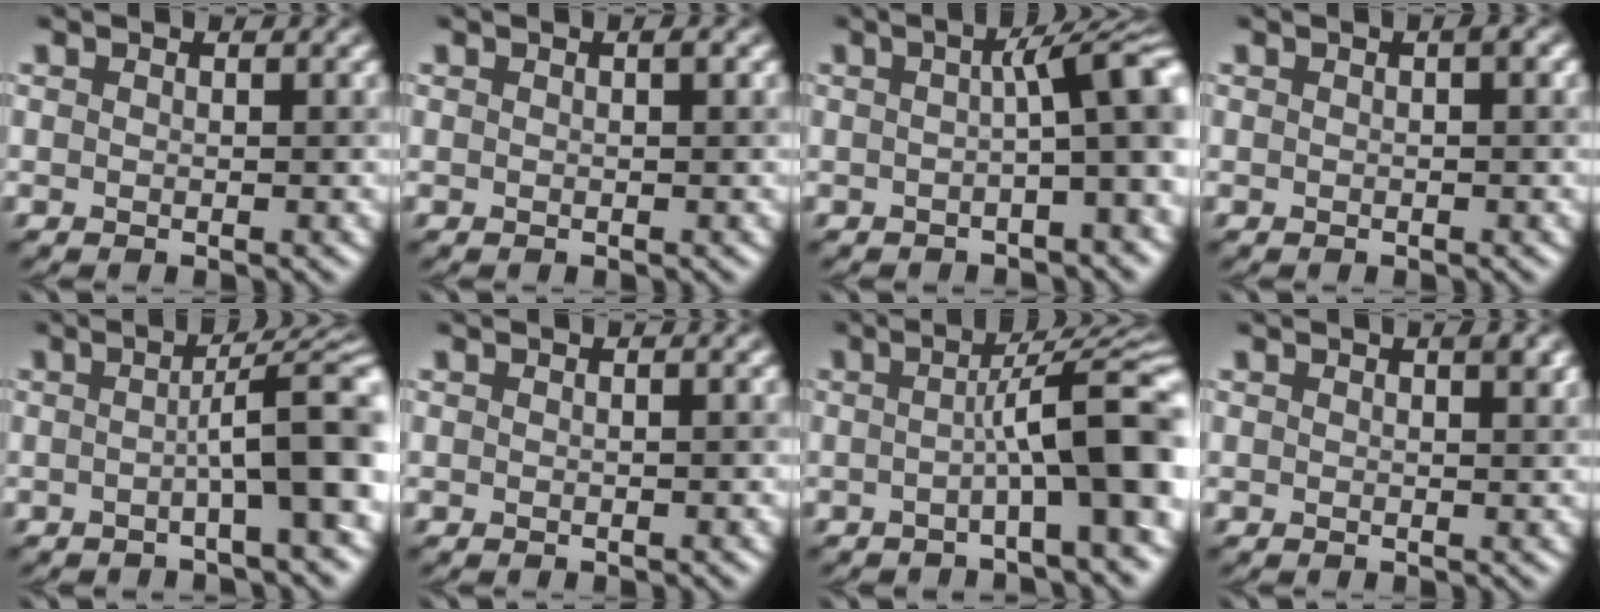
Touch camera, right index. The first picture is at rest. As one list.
[{"total": 0.0}, {"total": 6.8, "force": [0.2, 1.4, 6.7], "torque": [-0.072, 0.026, 0.001]}, {"total": 0.5, "force": [0.1, -0.2, 0.5], "torque": [-0.012, 0.004, 0.004]}, {"total": 6.9, "force": [-0.5, 1.1, 6.8], "torque": [-0.085, 0.021, -0.011]}, {"total": 1.1, "force": [0.2, 0.6, 0.9], "torque": [0.003, 0.002, -0.011]}, {"total": 8.7, "force": [-1.1, 1.3, 8.6], "torque": [-0.105, 0.030, -0.024]}, {"total": 0.9, "force": [0.5, 0.0, 0.7], "torque": [-0.009, 0.004, 0.010]}]